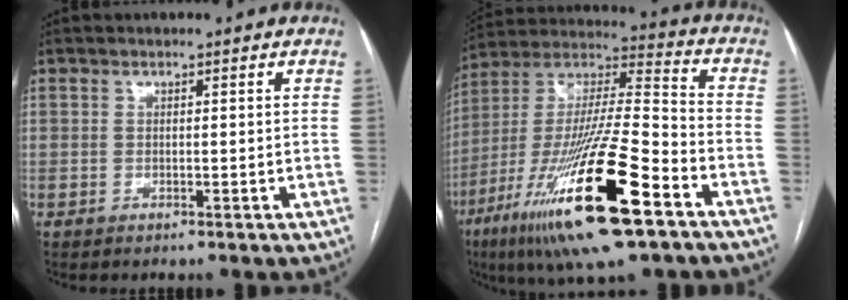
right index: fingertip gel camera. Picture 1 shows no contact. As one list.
[{"total": 24.9, "force": [-12.2, 3.2, 21.5], "torque": [-0.414, -0.044, -0.214]}]